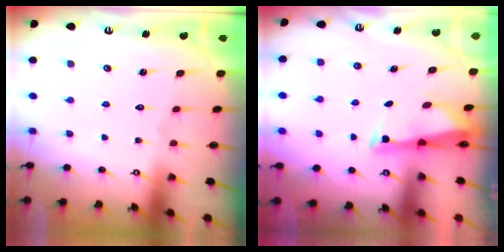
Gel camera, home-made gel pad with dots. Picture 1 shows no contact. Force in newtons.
{"total": 2.9, "press": 2.8, "slide": 0.7}